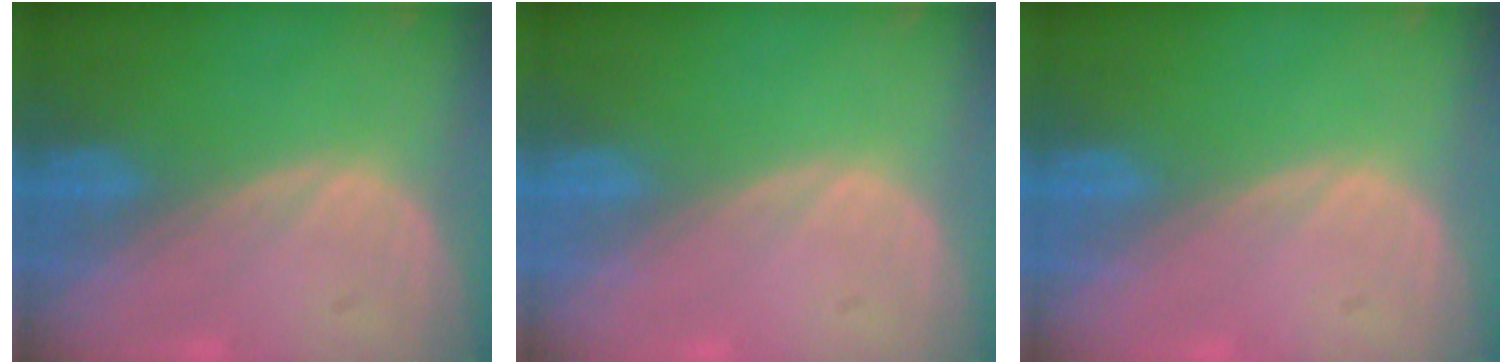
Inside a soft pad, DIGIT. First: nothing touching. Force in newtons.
{"total": 0.0}
{"total": 0.0}